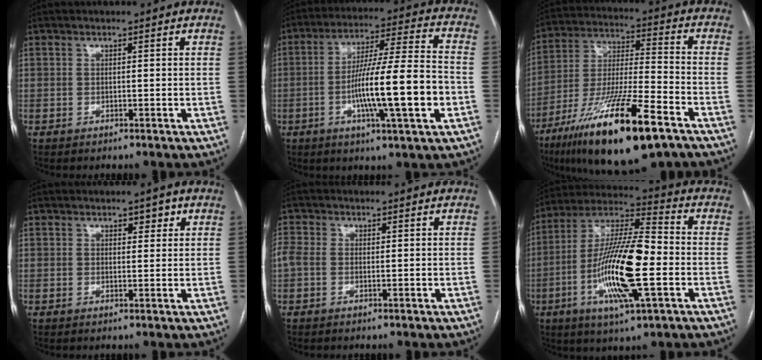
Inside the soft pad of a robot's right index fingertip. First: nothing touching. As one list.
[{"total": 16.1, "force": [-4.0, 0.3, 15.6], "torque": [-0.266, -0.001, -0.069]}, {"total": 21.6, "force": [-12.8, 2.6, 17.2], "torque": [-0.314, -0.040, -0.222]}, {"total": 1.8, "force": [1.1, 0.9, 1.1], "torque": [-0.011, 0.002, 0.014]}, {"total": 2.3, "force": [-0.2, 1.6, 1.7], "torque": [-0.055, 0.015, -0.005]}, {"total": 18.2, "force": [-4.2, 2.7, 17.5], "torque": [-0.345, -0.004, -0.077]}]